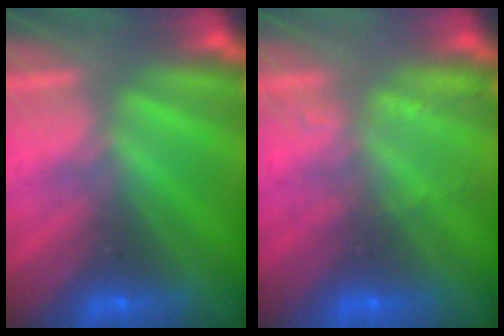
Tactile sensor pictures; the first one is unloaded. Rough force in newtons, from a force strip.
{"total": 2.2}